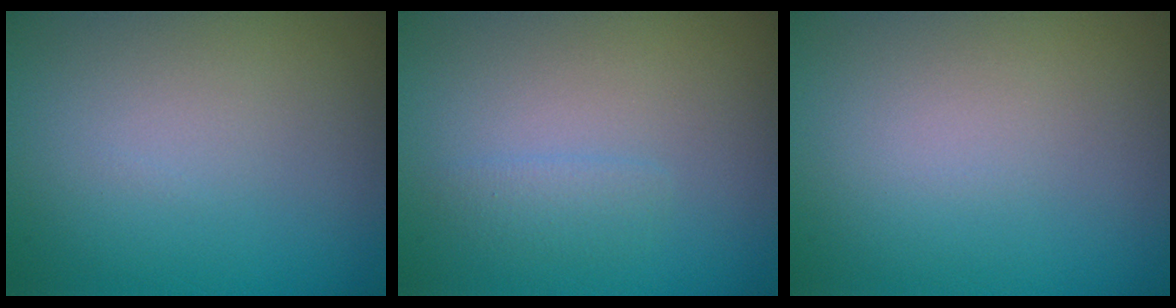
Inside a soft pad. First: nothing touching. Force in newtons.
{"total": 1.1, "press": 1.1, "slide": 0.1}
{"total": 0.0}